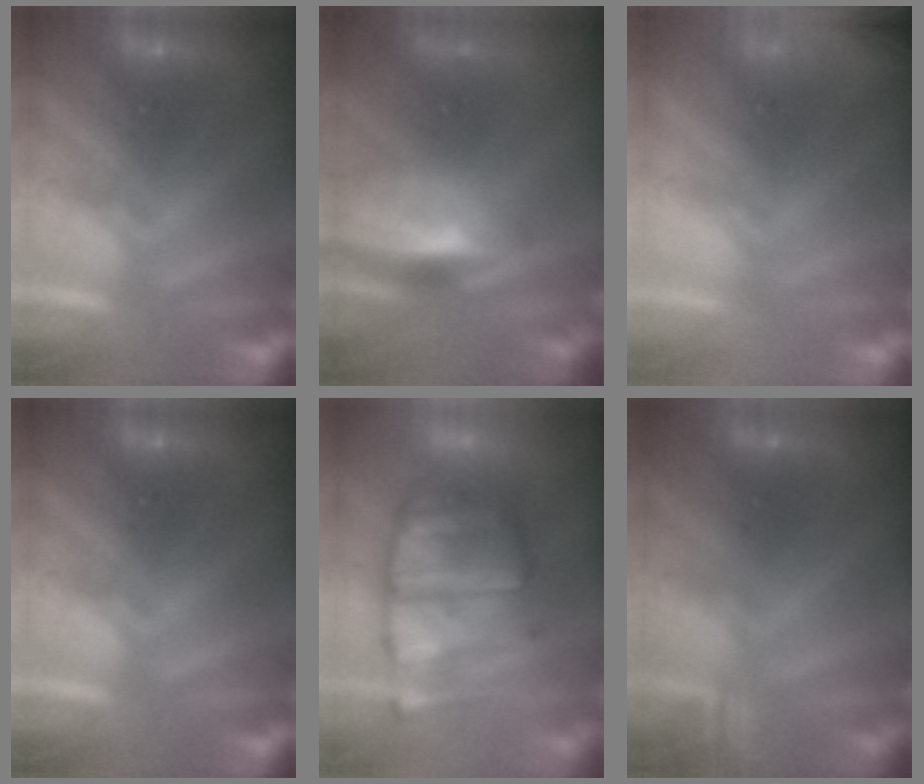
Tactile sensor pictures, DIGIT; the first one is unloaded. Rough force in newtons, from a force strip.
{"total": 7.3}
{"total": 2.4}
{"total": 0.0}
{"total": 8.6}
{"total": 3.7}